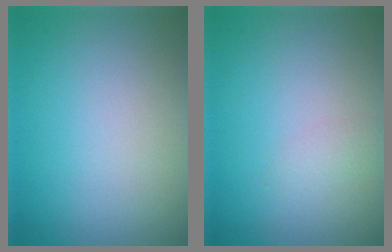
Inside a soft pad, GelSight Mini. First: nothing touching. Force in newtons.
{"total": 0.8, "press": 0.8, "slide": 0.0}